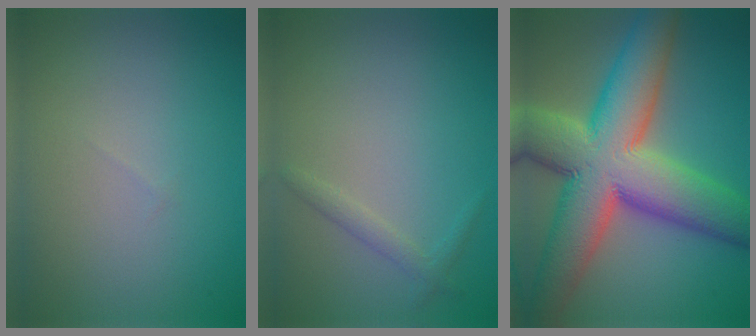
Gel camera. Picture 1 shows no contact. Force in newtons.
{"total": 1.3, "press": 1.3, "slide": 0.1}
{"total": 14.5, "press": 14.5, "slide": 0.7}